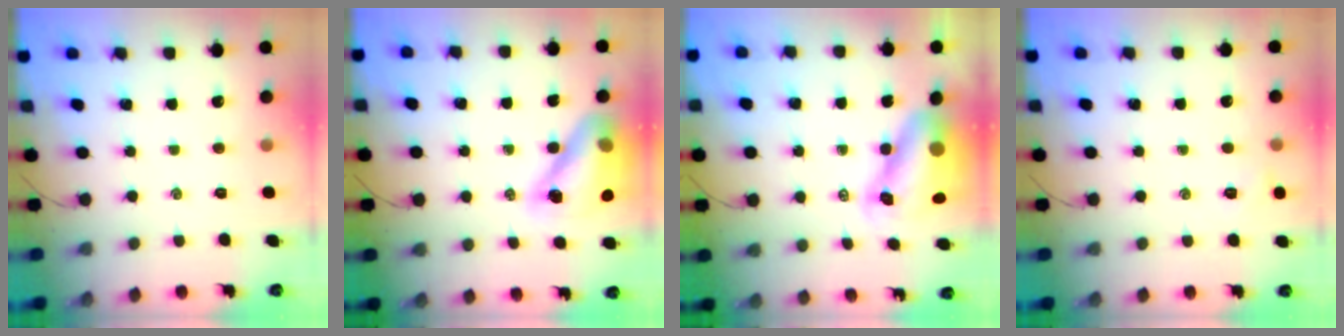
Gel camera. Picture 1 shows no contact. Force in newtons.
{"total": 15.3, "press": 14.8, "slide": 4.0}
{"total": 10.4, "press": 10.0, "slide": 3.1}
{"total": 5.1, "press": 5.0, "slide": 1.2}